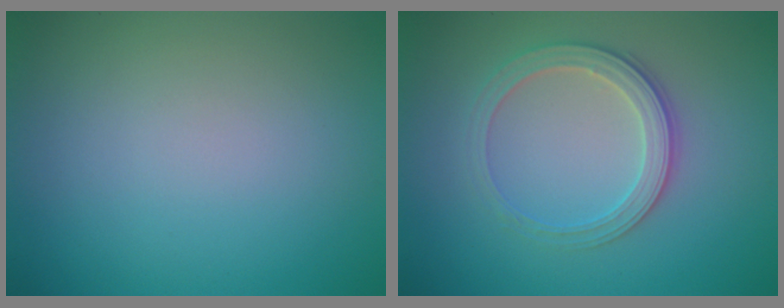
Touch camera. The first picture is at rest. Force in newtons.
{"total": 2.9, "press": 2.8, "slide": 0.7}